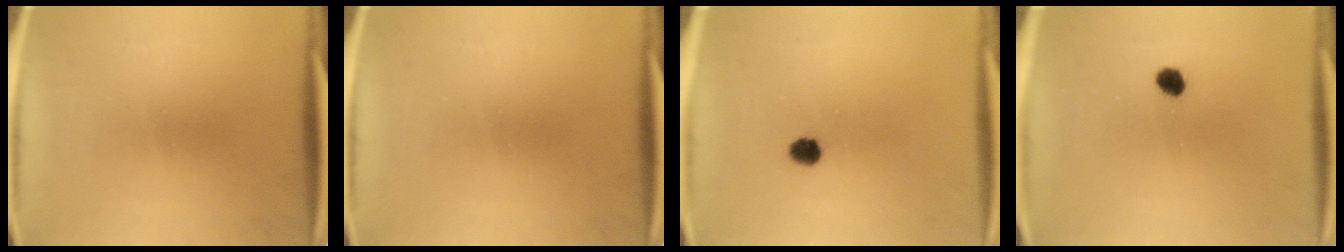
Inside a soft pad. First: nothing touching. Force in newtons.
{"total": 0.0}
{"total": 2.7}
{"total": 2.5}